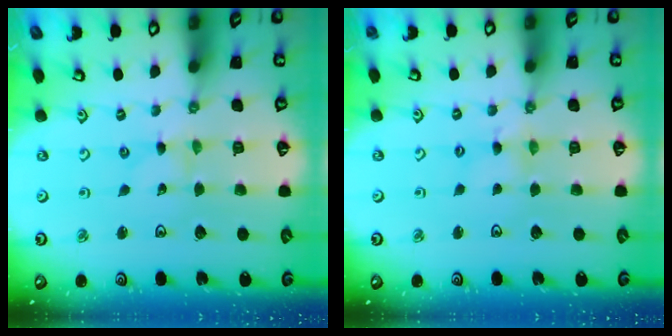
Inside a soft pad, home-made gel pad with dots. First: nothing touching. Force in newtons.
{"total": 1.8, "press": 1.8, "slide": 0.2}